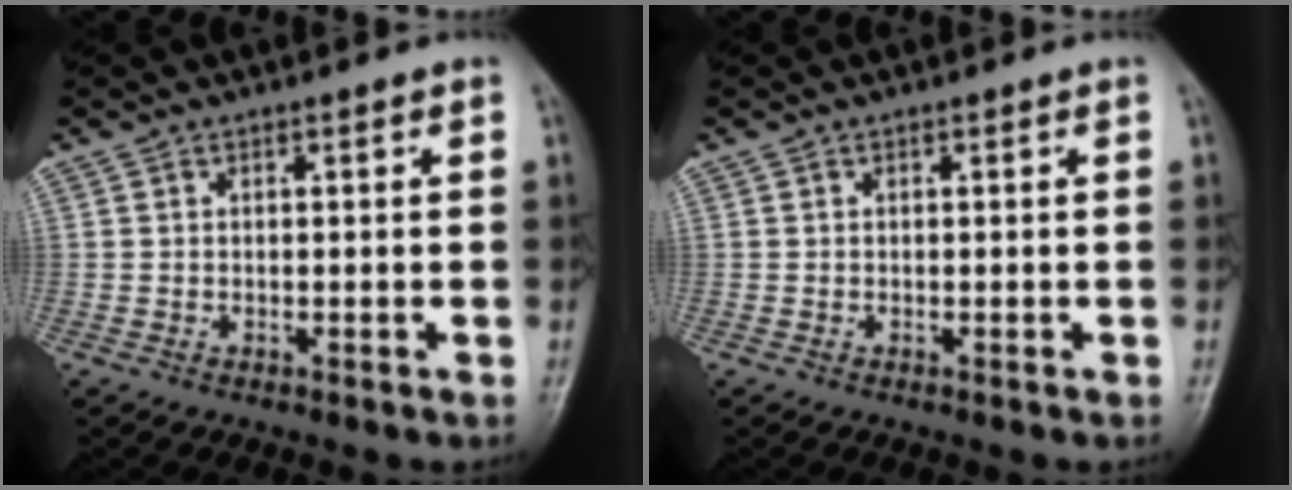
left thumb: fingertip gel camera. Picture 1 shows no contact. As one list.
[{"total": 0.0}]